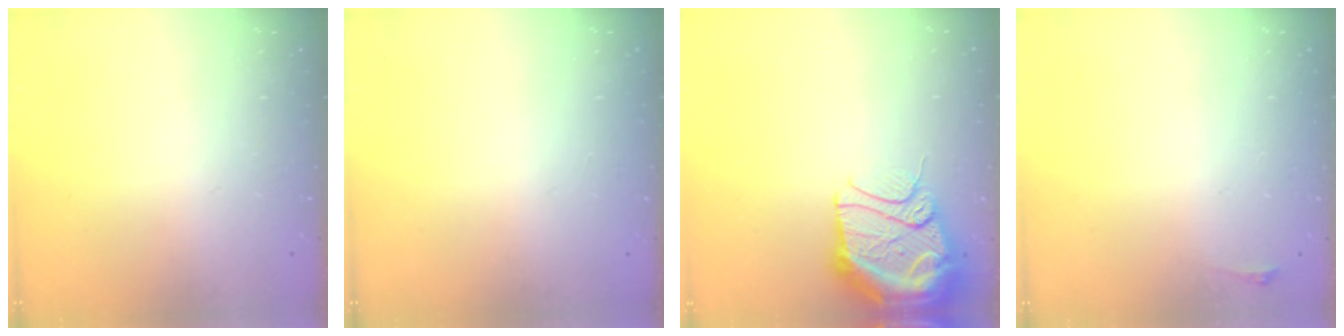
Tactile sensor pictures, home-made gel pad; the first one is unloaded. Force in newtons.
{"total": 1.0, "press": 0.0, "slide": 1.0}
{"total": 17.9, "press": 16.5, "slide": 6.9}
{"total": 2.8, "press": 2.1, "slide": 1.9}